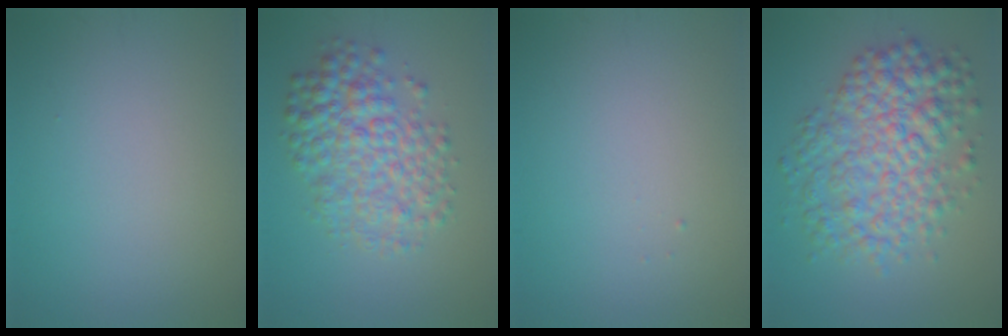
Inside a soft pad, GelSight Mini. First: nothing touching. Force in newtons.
{"total": 5.9, "press": 5.9, "slide": 0.1}
{"total": 0.0}
{"total": 7.4, "press": 7.4, "slide": 0.0}